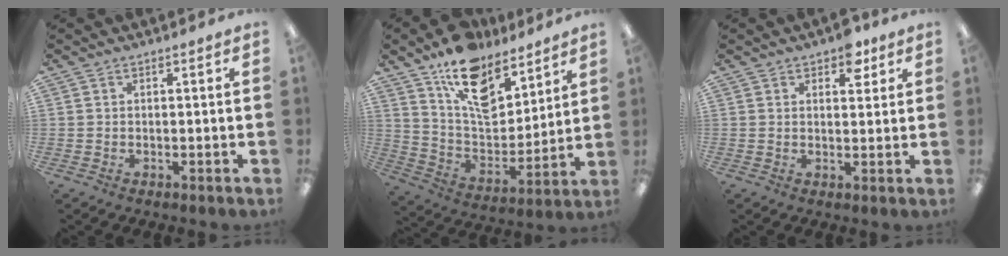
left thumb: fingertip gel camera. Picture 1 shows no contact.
{"total": 15.1, "force": [10.9, 8.0, 6.9], "torque": [-0.118, -0.071, 0.199]}
{"total": 5.2, "force": [3.5, 2.8, 2.7], "torque": [-0.020, -0.013, 0.056]}